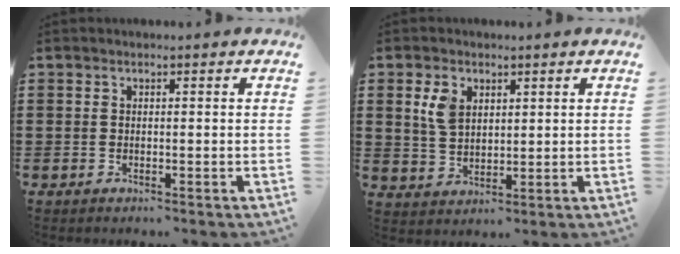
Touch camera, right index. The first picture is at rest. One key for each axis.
{"total": 4.7, "fx": 2.0, "fy": 3.1, "fz": 2.9, "tx": -0.069, "ty": 0.011, "tz": 0.037}